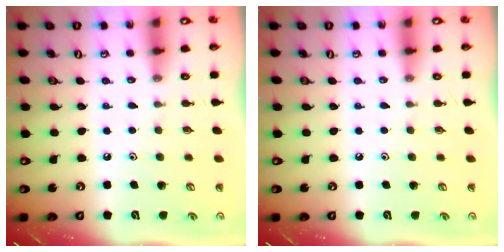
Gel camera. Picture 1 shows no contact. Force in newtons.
{"total": 0.0}